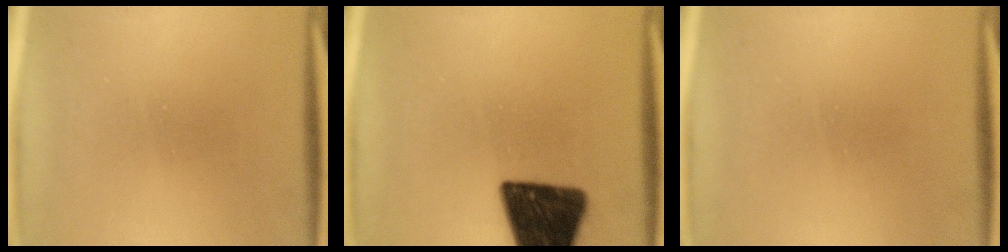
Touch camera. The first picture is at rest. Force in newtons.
{"total": 16.3}
{"total": 1.6}